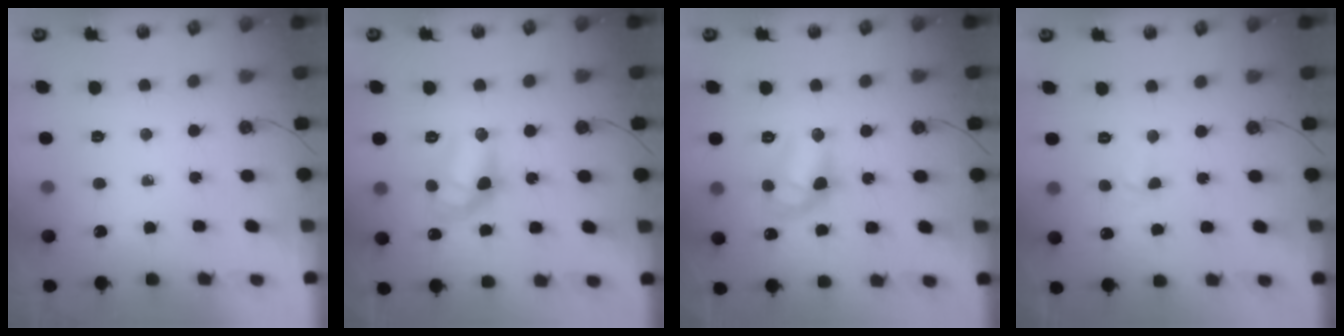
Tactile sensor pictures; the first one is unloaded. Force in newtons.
{"total": 12.2, "press": 12.2, "slide": 0.7}
{"total": 12.7, "press": 12.7, "slide": 0.8}
{"total": 2.9, "press": 2.9, "slide": 0.4}